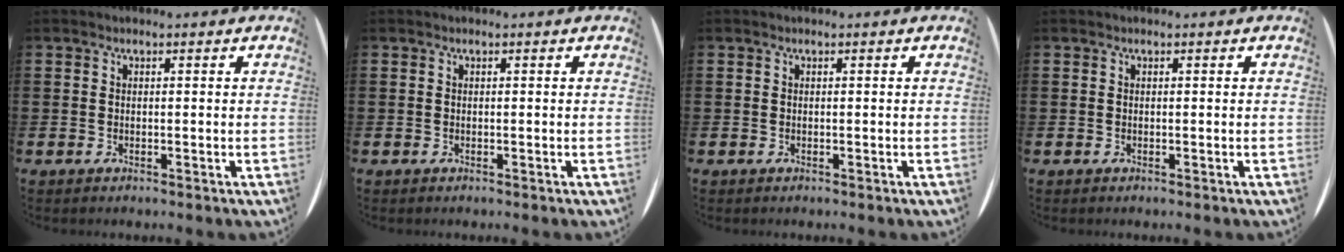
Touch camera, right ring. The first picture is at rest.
{"total": 0.0}
{"total": 0.0}
{"total": 0.0}